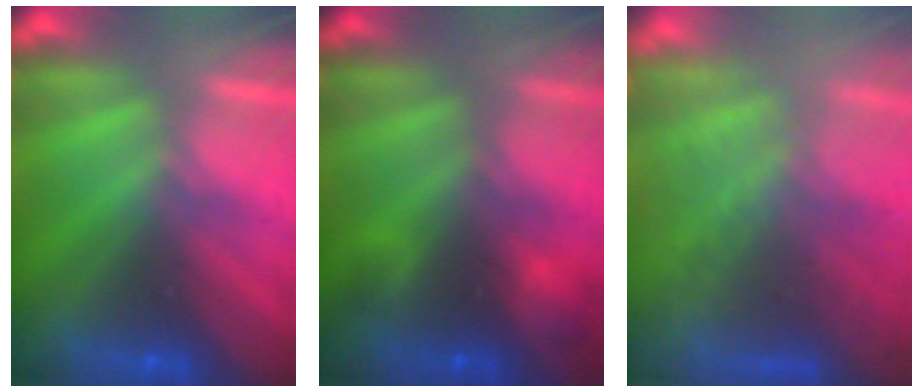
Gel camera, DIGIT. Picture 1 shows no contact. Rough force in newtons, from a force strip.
{"total": 2.3}
{"total": 7.6}